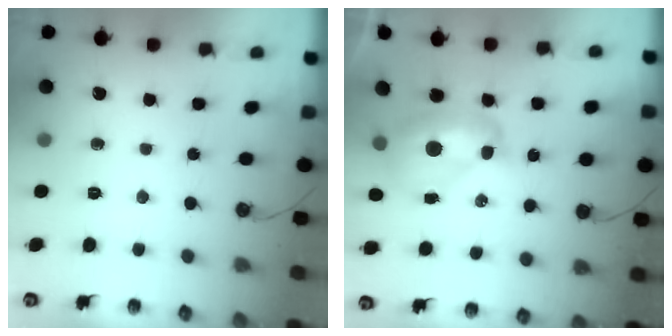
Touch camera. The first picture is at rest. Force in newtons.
{"total": 3.2, "press": 3.2, "slide": 0.5}